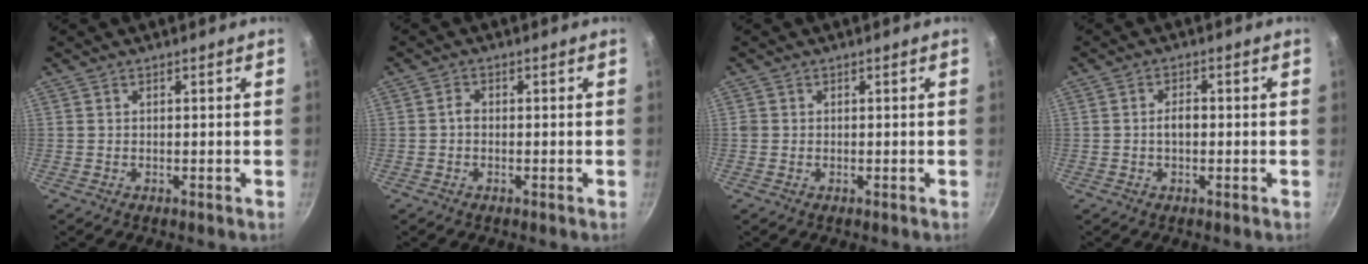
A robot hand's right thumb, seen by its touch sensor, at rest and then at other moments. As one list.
[{"total": 1.4, "force": [-0.3, 1.0, 0.9], "torque": [-0.015, 0.008, -0.008]}, {"total": 0.8, "force": [-0.1, 0.8, 0.2], "torque": [-0.002, 0.002, -0.003]}, {"total": 2.7, "force": [-0.3, 1.7, 2.2], "torque": [-0.029, 0.012, -0.006]}]